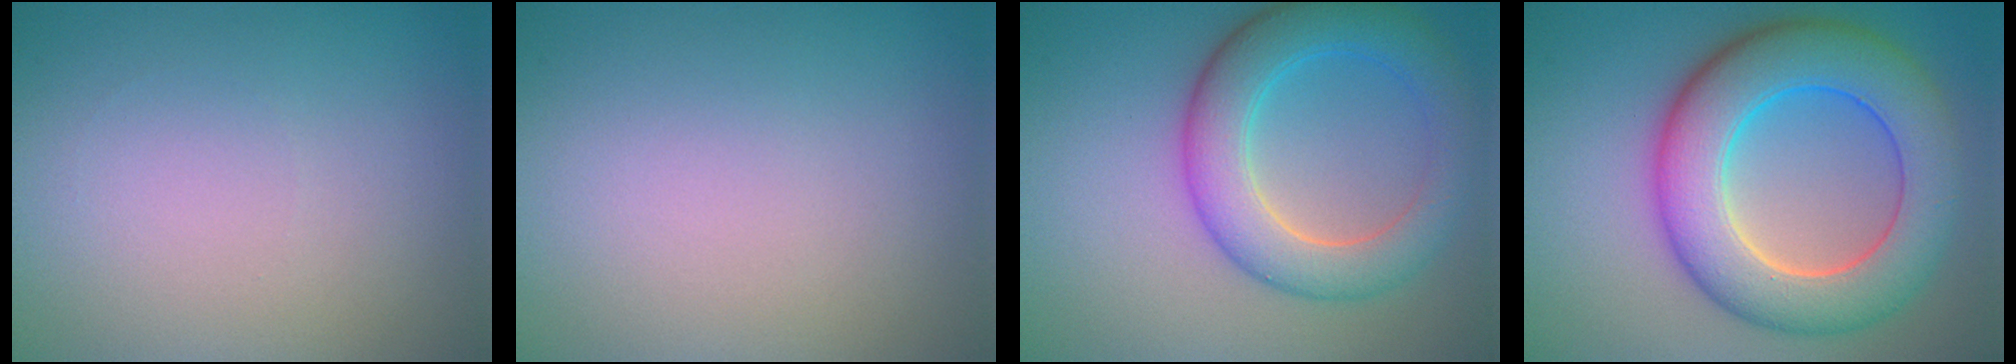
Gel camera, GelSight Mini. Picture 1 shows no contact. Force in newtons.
{"total": 0.0}
{"total": 6.3, "press": 6.3, "slide": 0.1}
{"total": 9.9, "press": 9.9, "slide": 0.2}